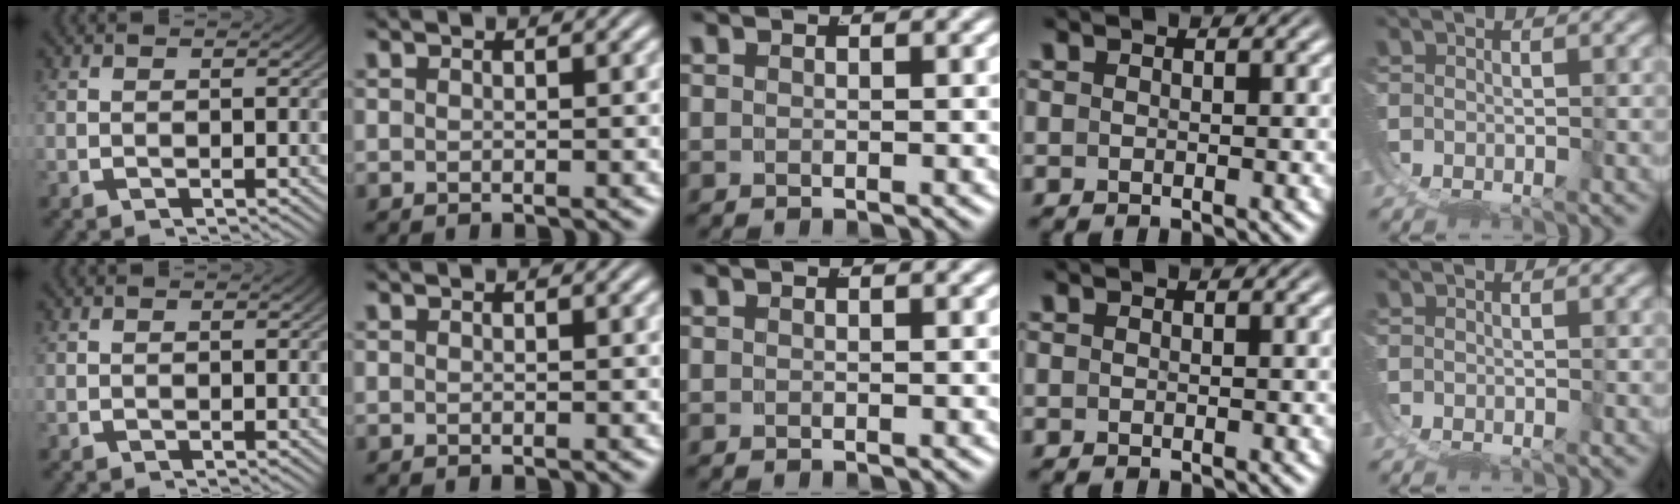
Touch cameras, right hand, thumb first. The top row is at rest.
{}